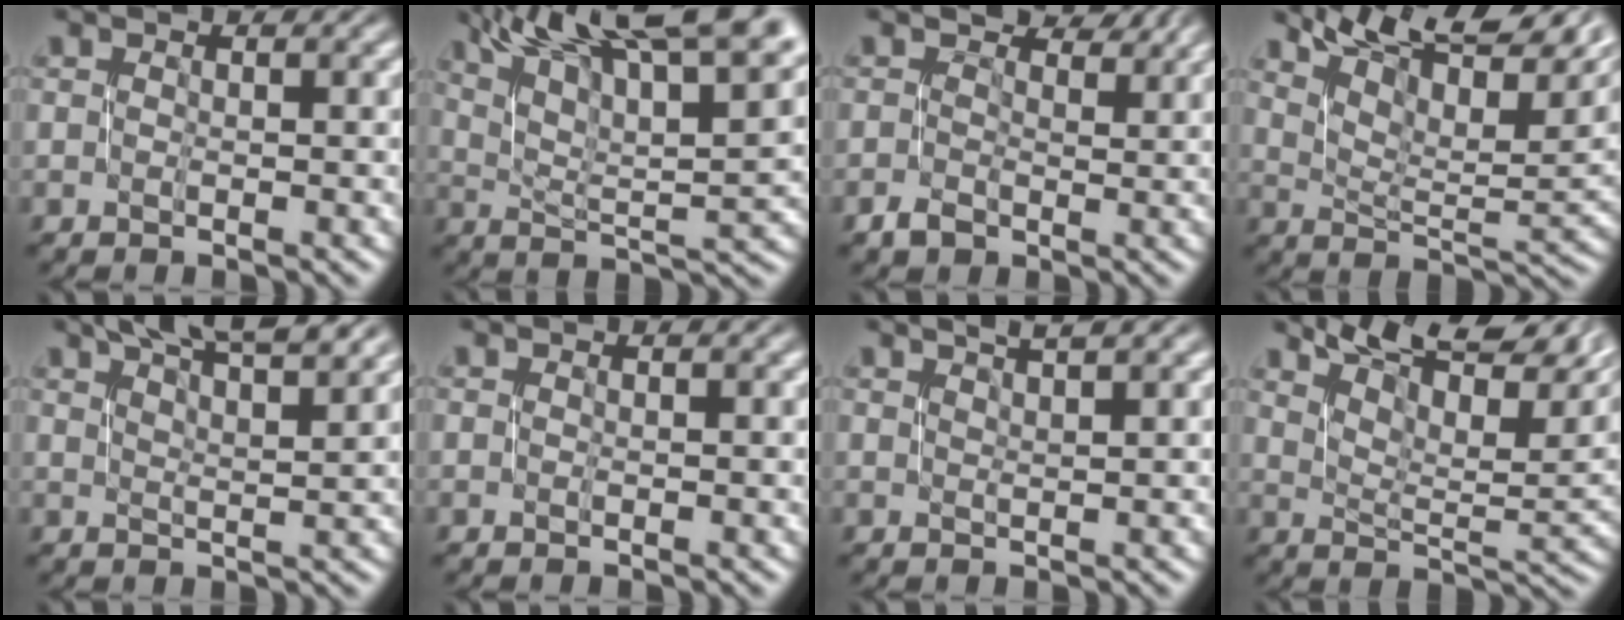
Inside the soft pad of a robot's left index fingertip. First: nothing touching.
{"total": 15.3, "force": [9.6, 4.6, 11.0], "torque": [-0.166, 0.021, 0.144]}
{"total": 3.0, "force": [0.8, 2.4, 1.6], "torque": [-0.023, 0.006, 0.009]}
{"total": 12.0, "force": [7.9, 3.7, 8.3], "torque": [-0.124, 0.034, 0.133]}
{"total": 8.6, "force": [6.7, 1.8, 5.1], "torque": [-0.044, 0.019, 0.070]}
{"total": 0.0}
{"total": 2.4, "force": [1.7, 0.3, 1.6], "torque": [-0.010, 0.008, 0.016]}
{"total": 12.1, "force": [8.5, 3.0, 8.1], "torque": [-0.121, 0.028, 0.142]}